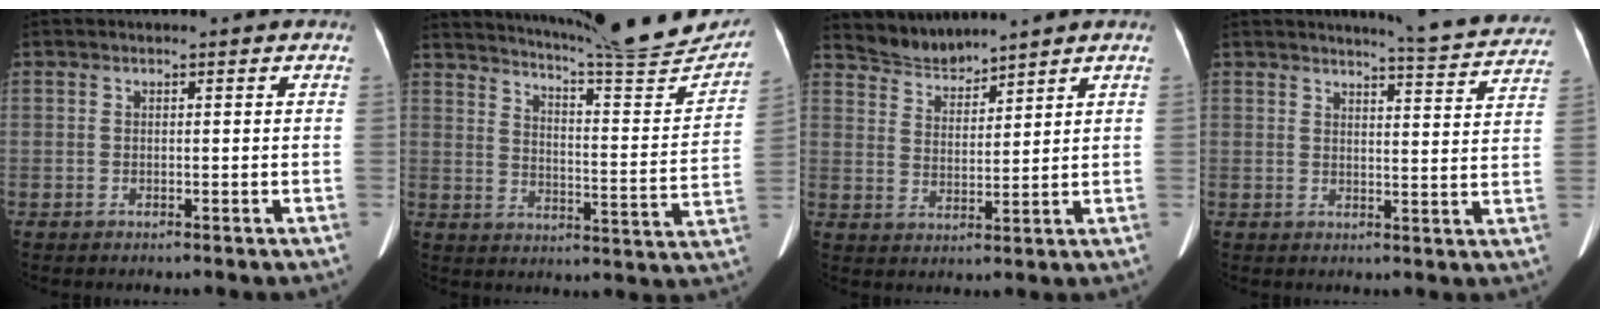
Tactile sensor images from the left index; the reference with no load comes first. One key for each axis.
{"total": 21.5, "fx": 19.9, "fy": 0.4, "fz": 8.0, "tx": -0.123, "ty": -0.065, "tz": 0.254}
{"total": 4.6, "fx": 4.6, "fy": 0.1, "fz": -0.3, "tx": -0.002, "ty": 0.007, "tz": 0.094}
{"total": 10.0, "fx": 9.8, "fy": 0.2, "fz": 2.4, "tx": -0.028, "ty": -0.027, "tz": 0.103}